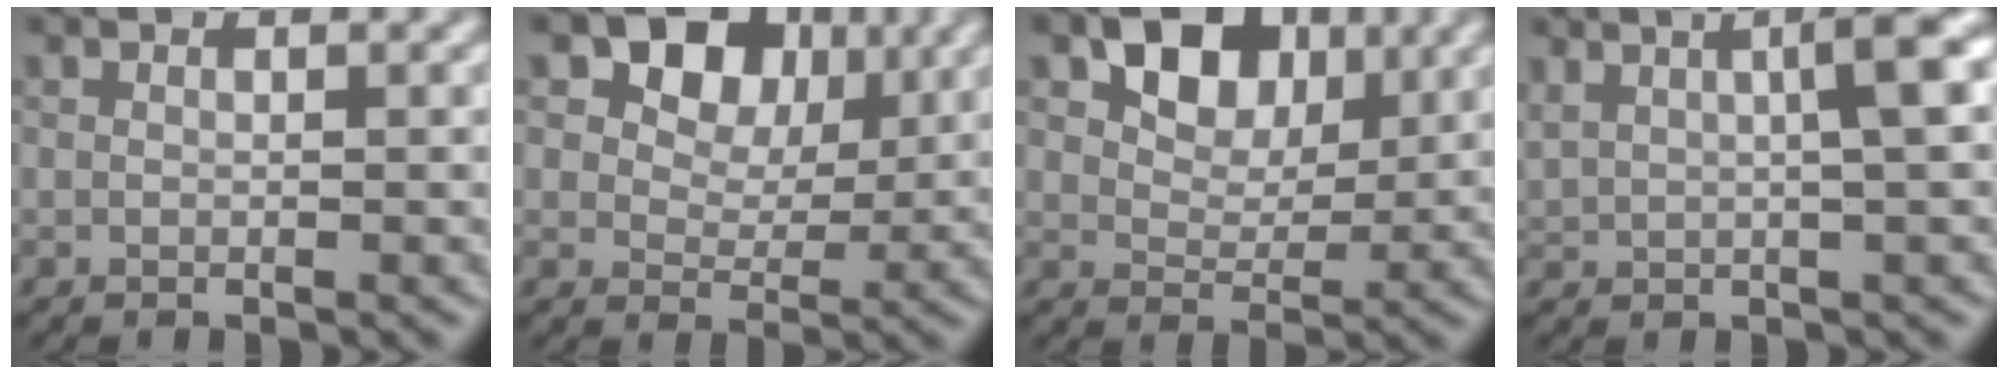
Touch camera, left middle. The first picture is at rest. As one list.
[{"total": 6.7, "force": [3.0, 5.0, 3.4], "torque": [-0.070, 0.006, 0.050]}, {"total": 5.2, "force": [2.1, 3.7, 3.0], "torque": [-0.051, 0.000, 0.032]}, {"total": 5.0, "force": [1.4, 1.1, 4.7], "torque": [-0.053, 0.022, 0.029]}]